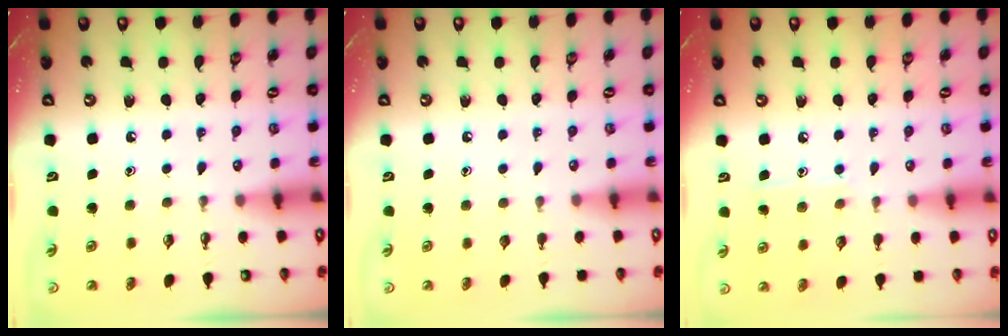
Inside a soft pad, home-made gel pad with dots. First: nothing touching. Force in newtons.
{"total": 0.0}
{"total": 7.5, "press": 7.5, "slide": 0.4}